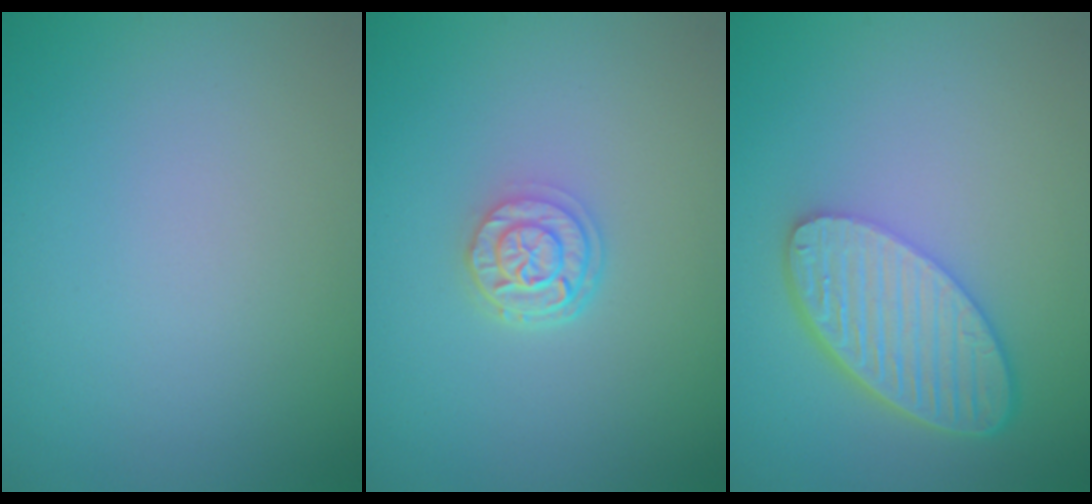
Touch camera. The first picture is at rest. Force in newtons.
{"total": 2.9, "press": 2.3, "slide": 1.8}
{"total": 5.9, "press": 4.5, "slide": 3.8}